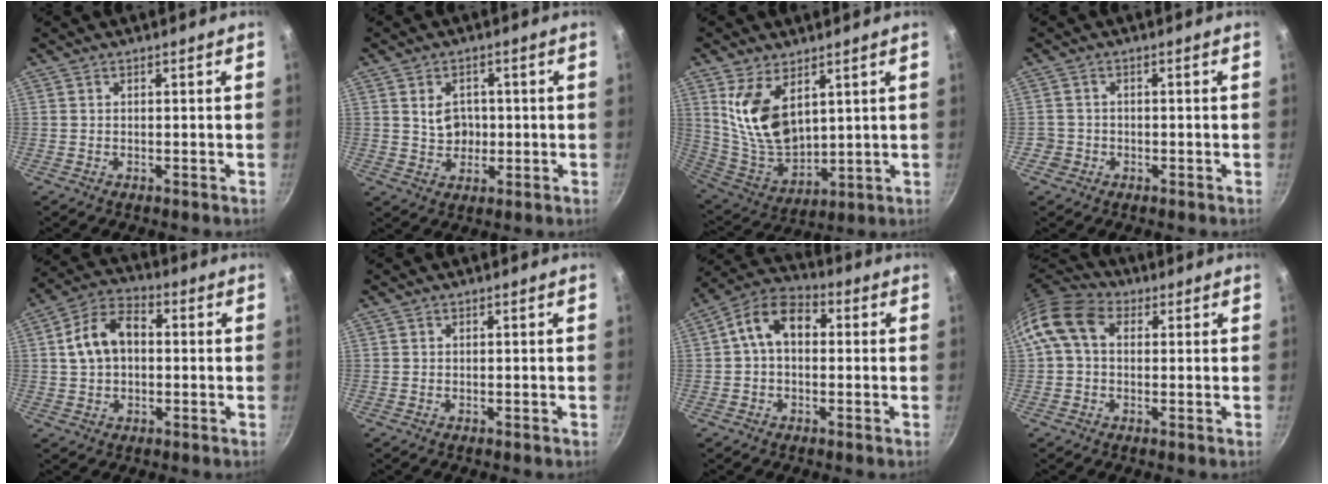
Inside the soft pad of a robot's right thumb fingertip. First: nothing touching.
{"total": 5.4, "force": [0.6, 4.4, 3.1], "torque": [-0.026, -0.001, 0.012]}
{"total": 13.7, "force": [5.4, 7.7, 9.9], "torque": [-0.171, -0.053, 0.123]}
{"total": 2.3, "force": [-1.0, 2.1, 0.3], "torque": [0.007, 0.017, -0.013]}
{"total": 10.7, "force": [1.0, 7.2, 7.8], "torque": [-0.124, 0.028, 0.005]}
{"total": 0.0}
{"total": 10.0, "force": [1.3, 6.8, 7.2], "torque": [-0.100, 0.030, 0.002]}
{"total": 10.8, "force": [2.2, 7.8, 7.1], "torque": [-0.122, 0.022, 0.020]}